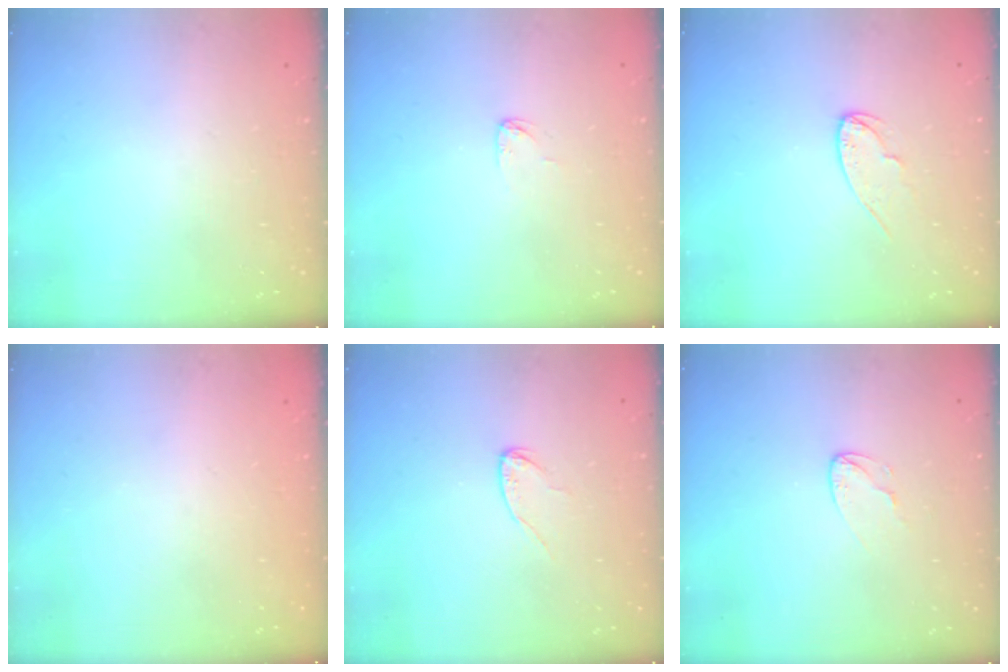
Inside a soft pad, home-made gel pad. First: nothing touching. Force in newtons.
{"total": 2.9, "press": 2.9, "slide": 0.1}
{"total": 6.6, "press": 6.6, "slide": 0.6}
{"total": 0.0}
{"total": 4.5, "press": 4.5, "slide": 0.5}
{"total": 5.2, "press": 5.2, "slide": 0.4}